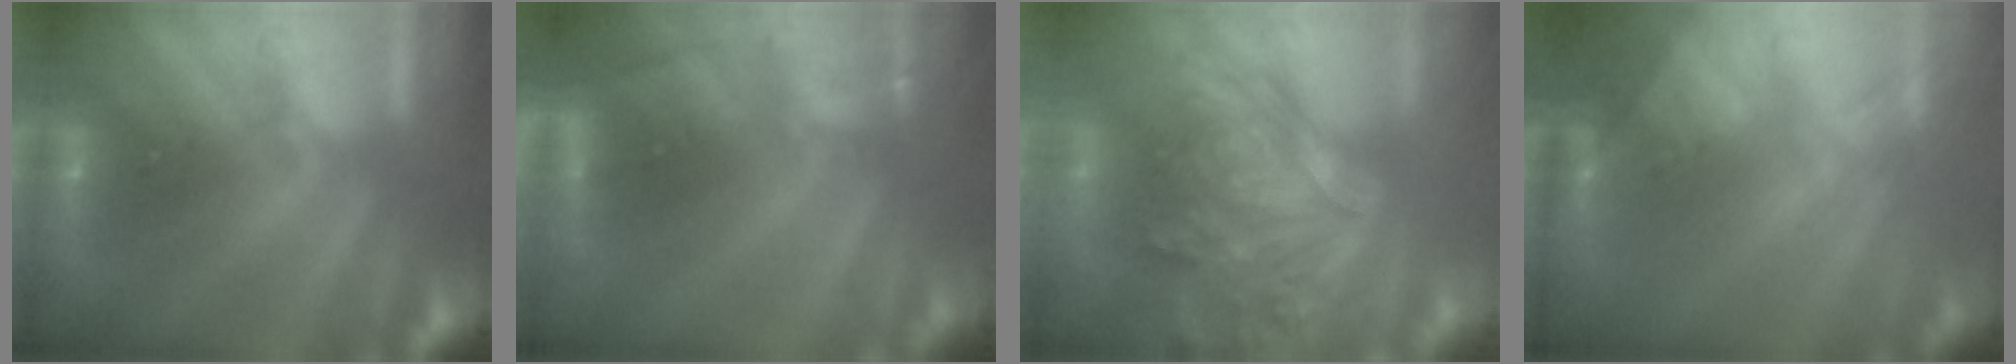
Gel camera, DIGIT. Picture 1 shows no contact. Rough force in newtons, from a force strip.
{"total": 2.9}
{"total": 6.0}
{"total": 2.9}